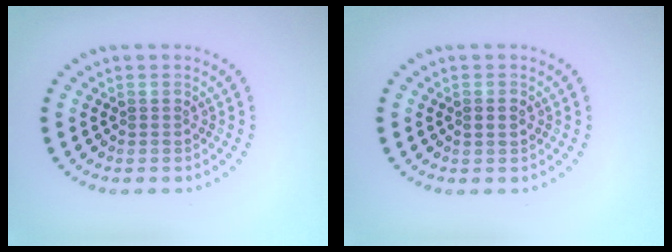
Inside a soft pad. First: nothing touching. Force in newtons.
{"total": 1.0, "press": 0.9, "slide": 0.2}